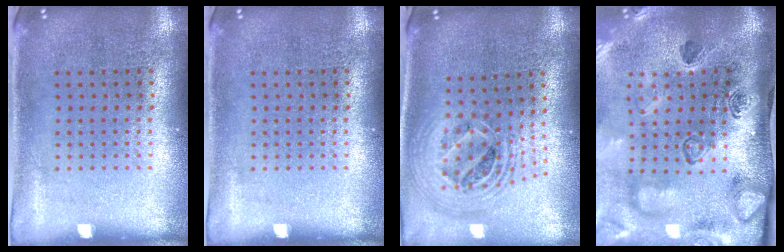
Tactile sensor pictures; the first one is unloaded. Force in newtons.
{"total": 0.0}
{"total": 2.3, "press": 1.8, "slide": 1.5}
{"total": 4.8, "press": 3.4, "slide": 3.4}